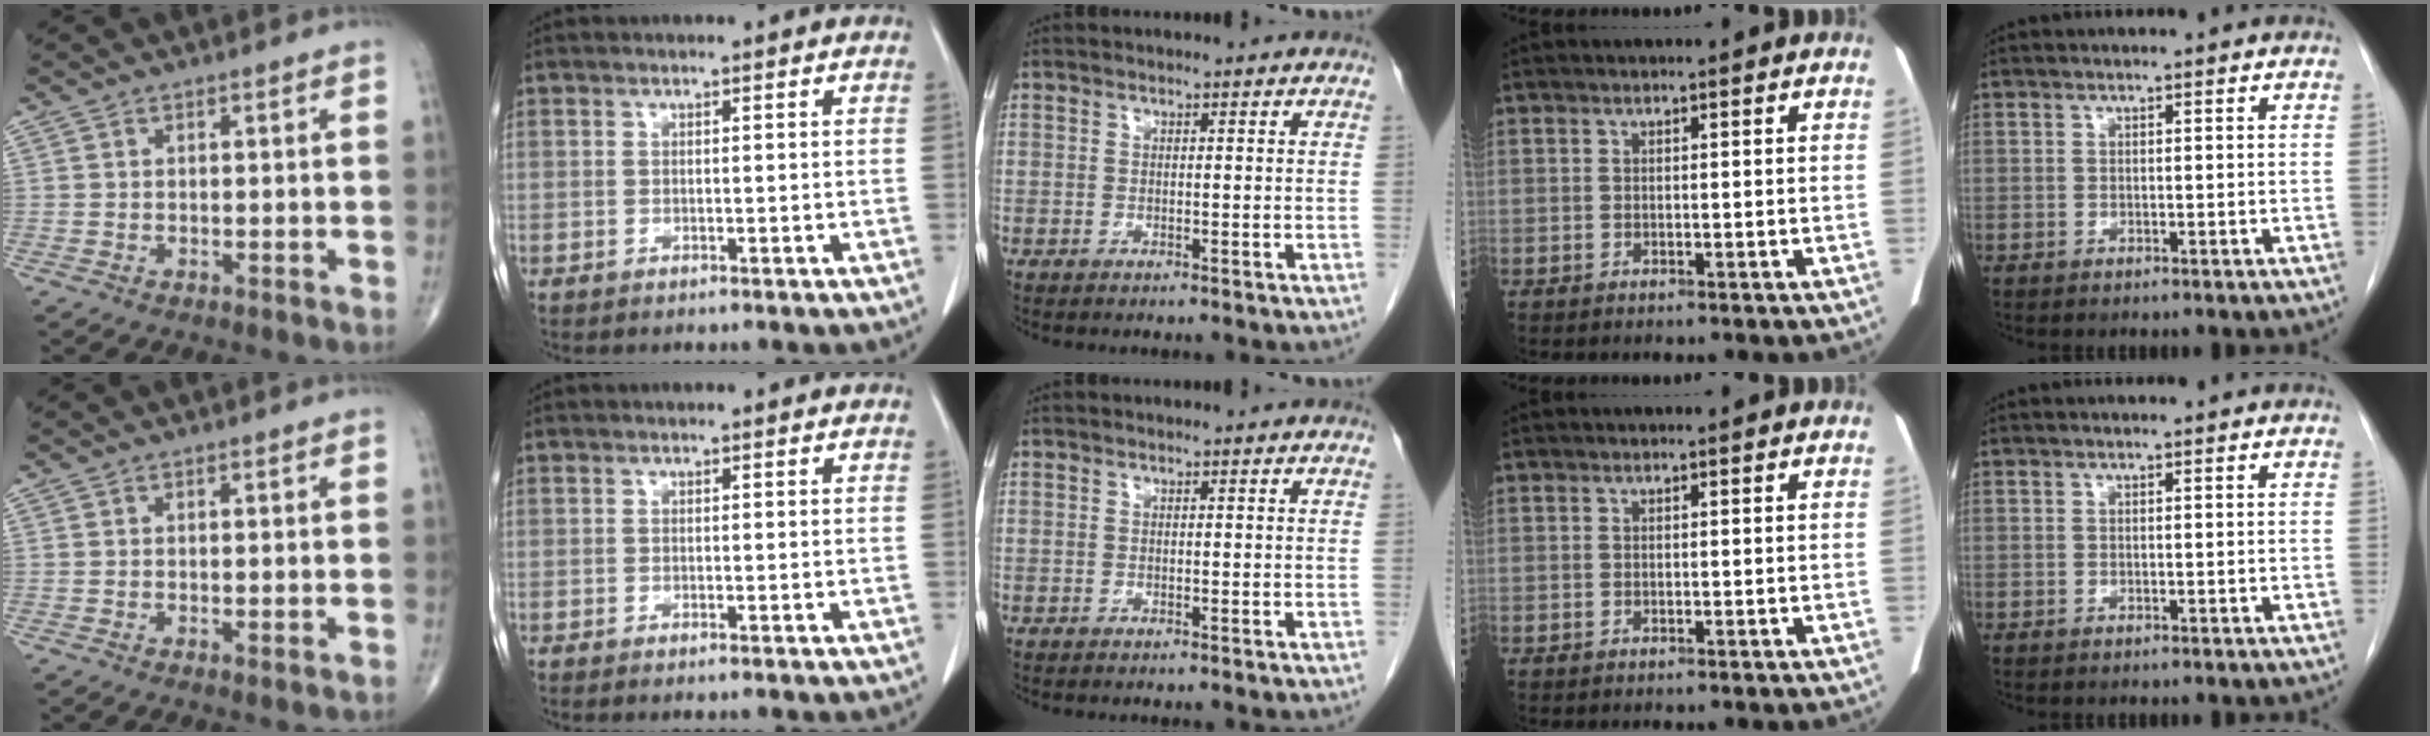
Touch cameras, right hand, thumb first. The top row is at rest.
{"thumb": {"total": 0.8, "force": [-0.3, 0.1, 0.7], "torque": [-0.013, -0.003, -0.003]}, "index": {"total": 0.5, "force": [-0.4, -0.1, 0.3], "torque": [-0.009, -0.001, -0.008]}}